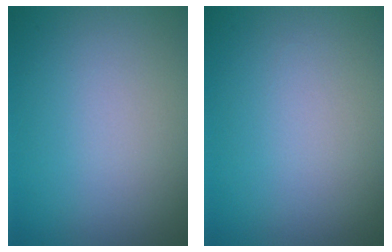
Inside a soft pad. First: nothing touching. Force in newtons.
{"total": 0.0}